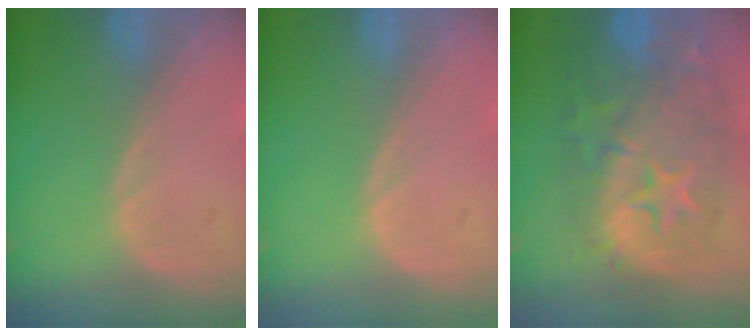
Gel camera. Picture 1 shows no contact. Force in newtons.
{"total": 0.0}
{"total": 12.4, "press": 12.3, "slide": 1.0}